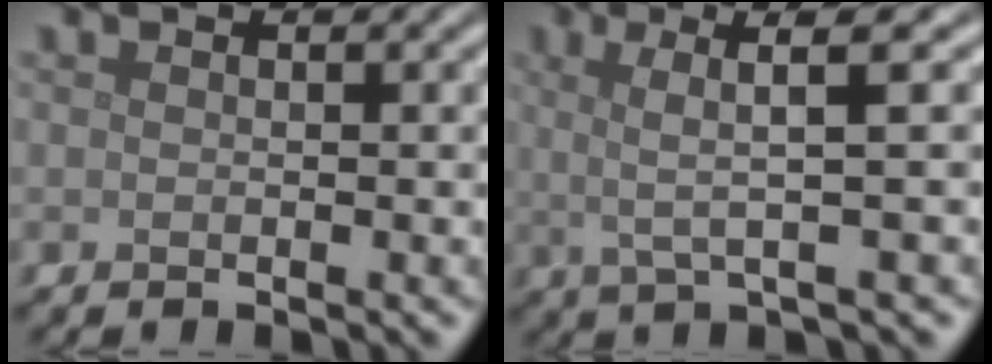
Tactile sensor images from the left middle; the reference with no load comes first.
{"total": 4.9, "force": [1.4, 0.7, 4.6], "torque": [-0.085, 0.012, 0.023]}